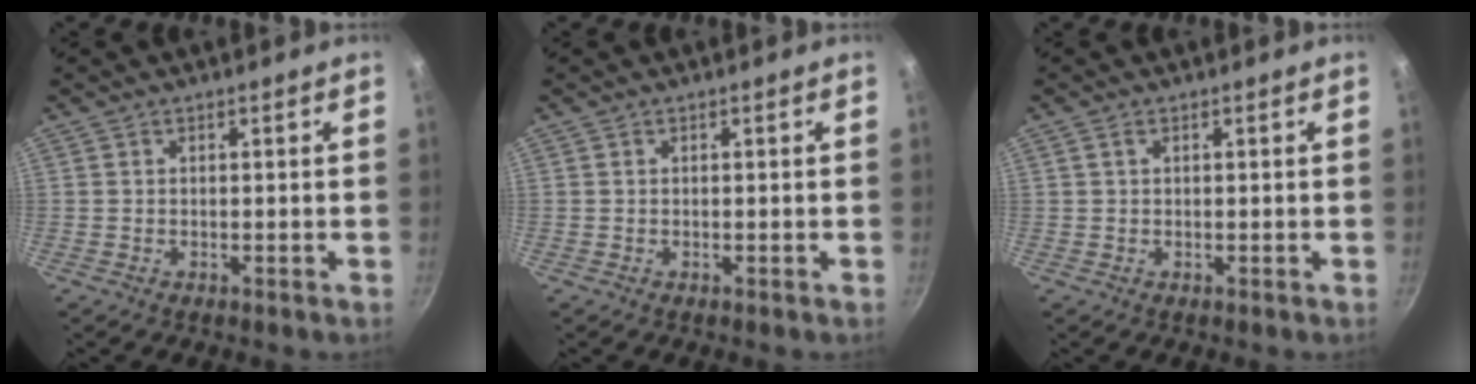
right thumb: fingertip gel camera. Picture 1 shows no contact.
{"total": 0.0}
{"total": 0.9, "force": [0.4, 0.5, 0.6], "torque": [-0.011, 0.002, 0.007]}